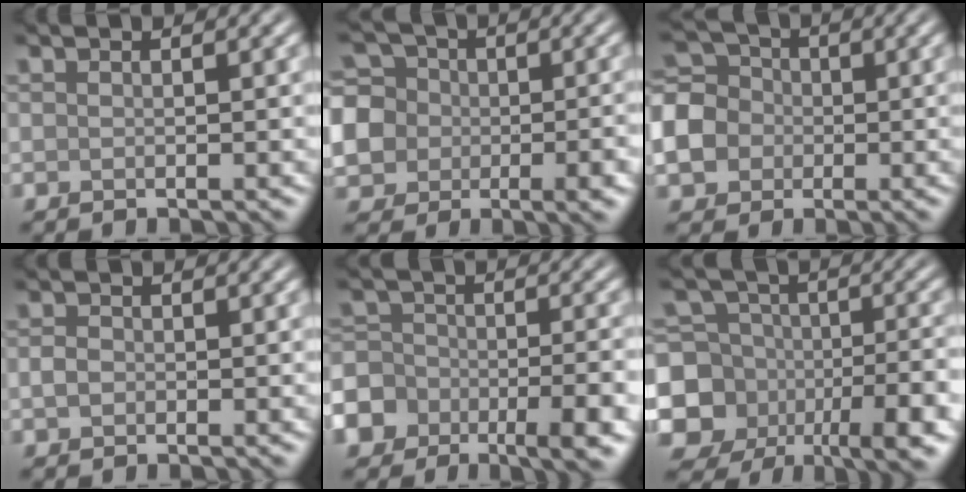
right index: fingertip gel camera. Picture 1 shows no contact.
{"total": 10.9, "force": [-2.5, 9.3, 5.1], "torque": [-0.094, 0.000, -0.073]}
{"total": 8.3, "force": [-2.2, 7.2, 3.5], "torque": [-0.087, -0.004, -0.065]}
{"total": 1.2, "force": [-0.3, 0.9, 0.7], "torque": [-0.014, -0.001, -0.009]}
{"total": 10.7, "force": [-6.6, 6.9, 5.0], "torque": [-0.066, -0.012, -0.112]}
{"total": 12.6, "force": [-4.3, 10.3, 5.7], "torque": [-0.108, -0.017, -0.087]}